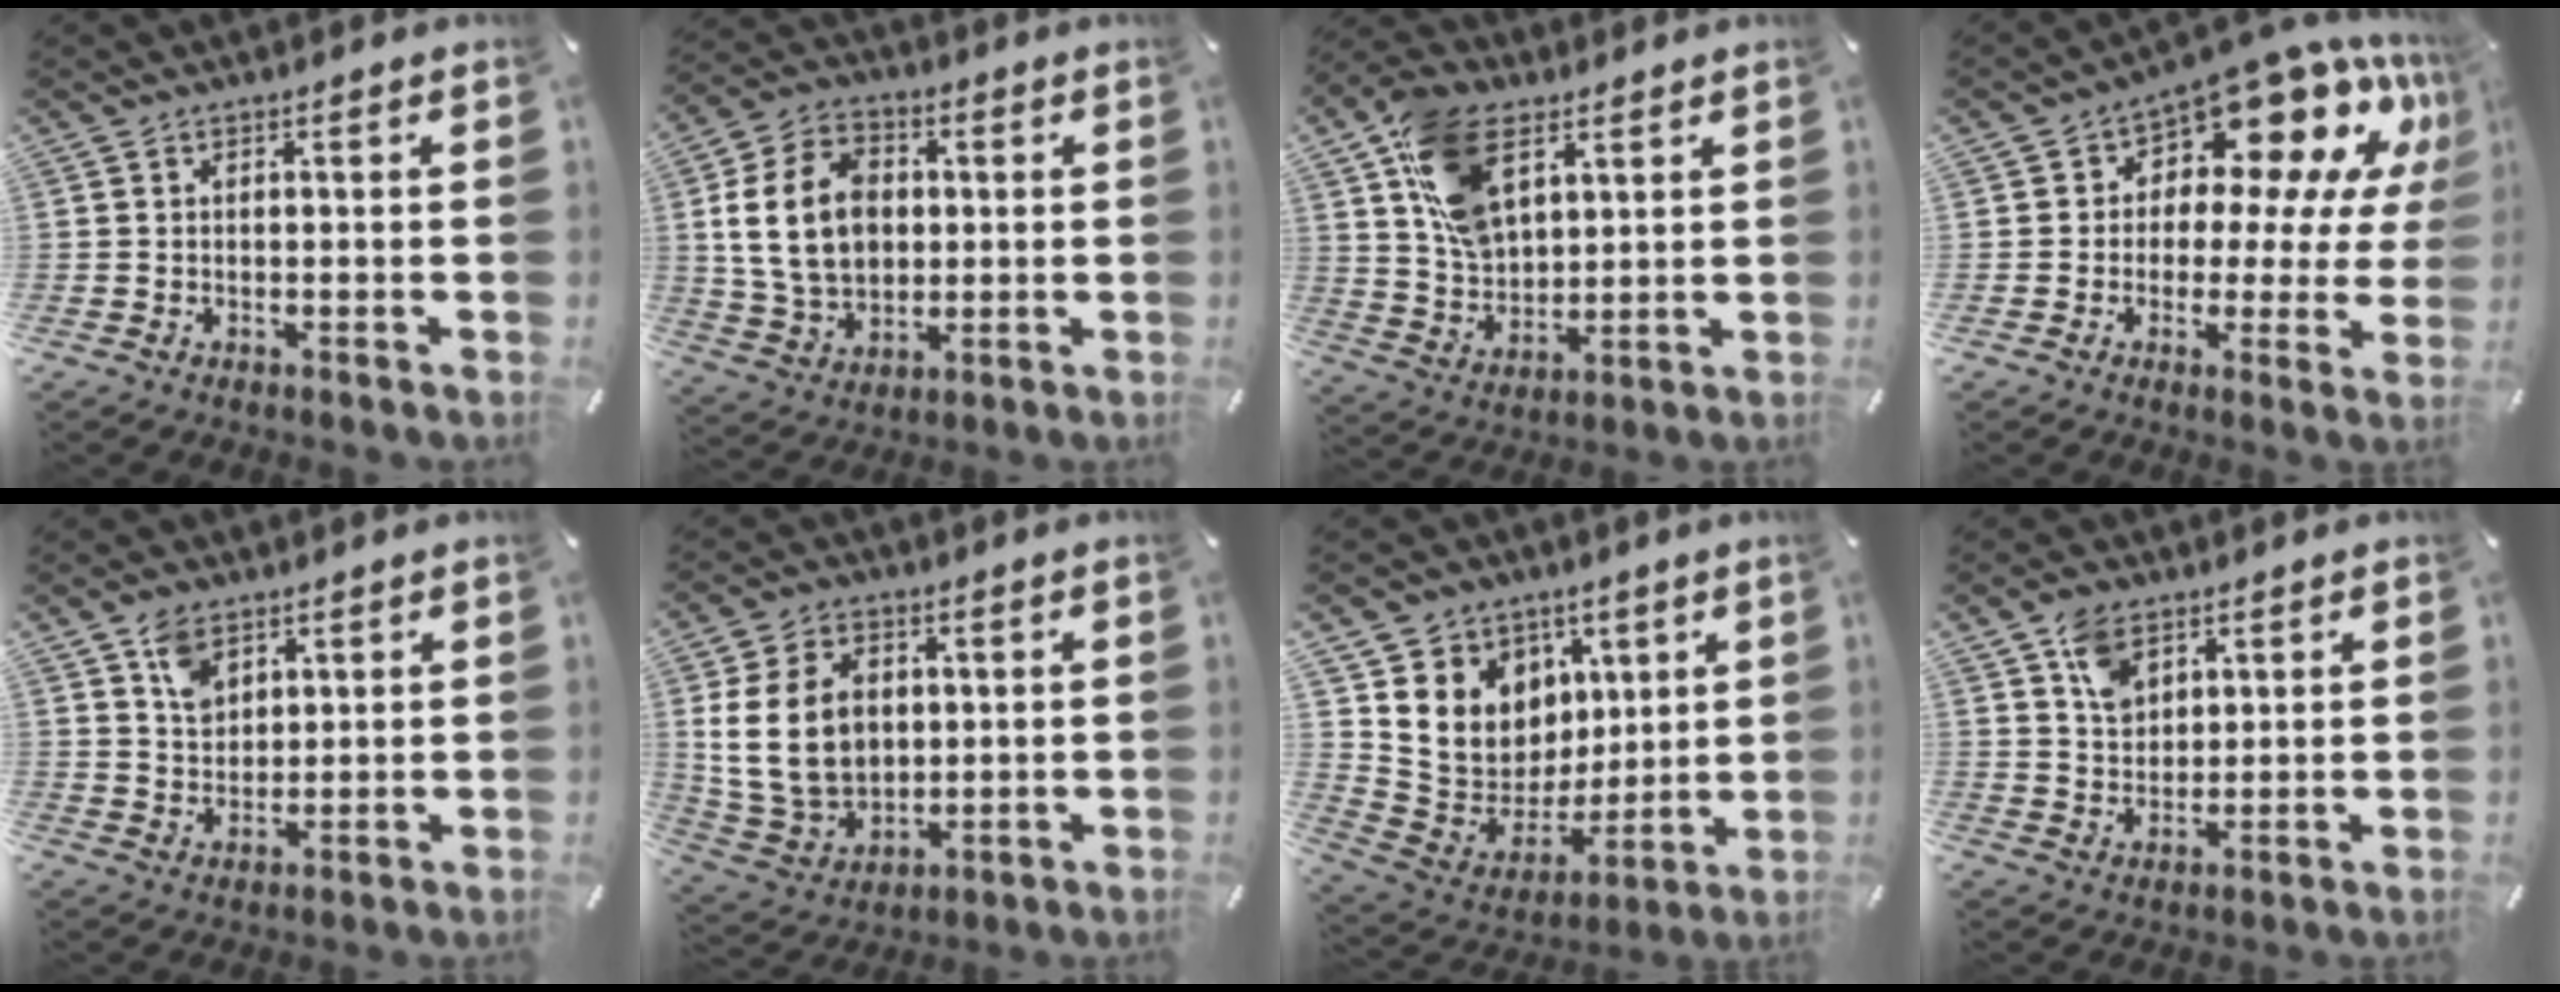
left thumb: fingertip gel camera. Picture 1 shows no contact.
{"total": 14.8, "force": [1.5, 11.3, 9.4], "torque": [-0.200, 0.013, 0.026]}
{"total": 14.7, "force": [6.6, 9.4, 9.1], "torque": [-0.187, -0.008, 0.126]}
{"total": 14.2, "force": [9.0, 7.6, 8.0], "torque": [-0.118, -0.080, 0.153]}
{"total": 6.4, "force": [3.5, 4.7, 2.5], "torque": [-0.040, -0.002, 0.063]}
{"total": 14.4, "force": [2.4, 11.4, 8.6], "torque": [-0.187, 0.002, 0.041]}
{"total": 12.6, "force": [3.4, 12.0, 2.1], "torque": [-0.027, -0.044, 0.083]}
{"total": 7.3, "force": [3.8, 5.5, 3.0], "torque": [-0.052, 0.002, 0.071]}